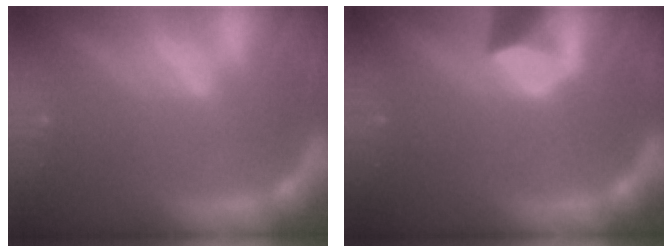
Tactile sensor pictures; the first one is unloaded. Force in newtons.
{"total": 3.0}